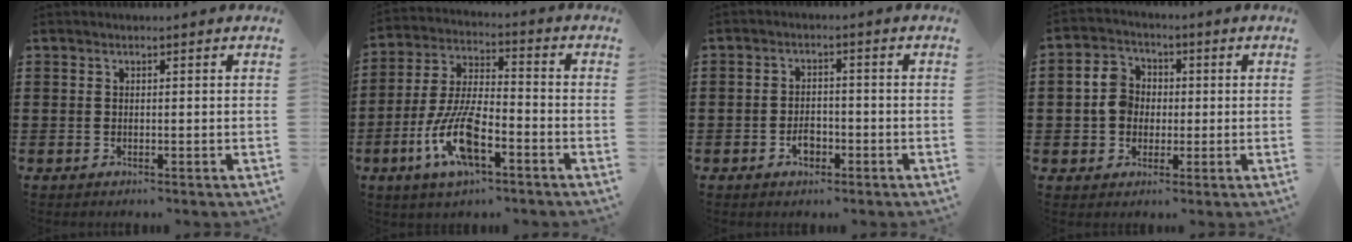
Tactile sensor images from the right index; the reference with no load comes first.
{"total": 11.1, "force": [-4.9, 3.9, 9.2], "torque": [-0.206, -0.006, -0.091]}
{"total": 2.9, "force": [-1.4, 1.6, 1.9], "torque": [-0.028, -0.004, -0.029]}
{"total": 6.0, "force": [0.1, 5.4, 2.6], "torque": [-0.073, 0.017, -0.002]}